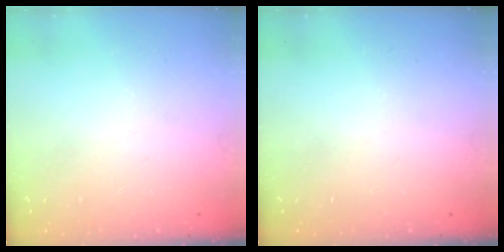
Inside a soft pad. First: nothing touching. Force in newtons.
{"total": 0.0}